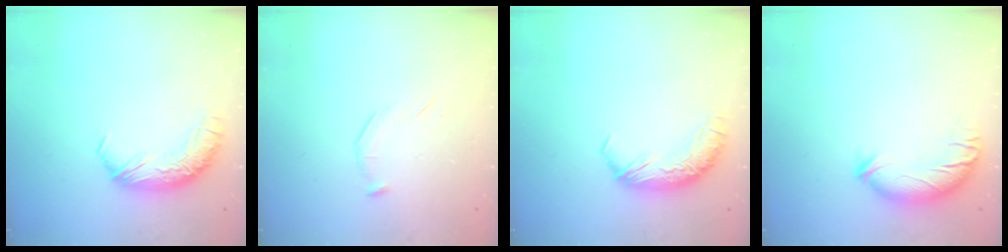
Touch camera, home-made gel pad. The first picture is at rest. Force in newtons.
{"total": 5.5, "press": 5.3, "slide": 1.2}
{"total": 0.0}
{"total": 3.0, "press": 2.6, "slide": 1.5}